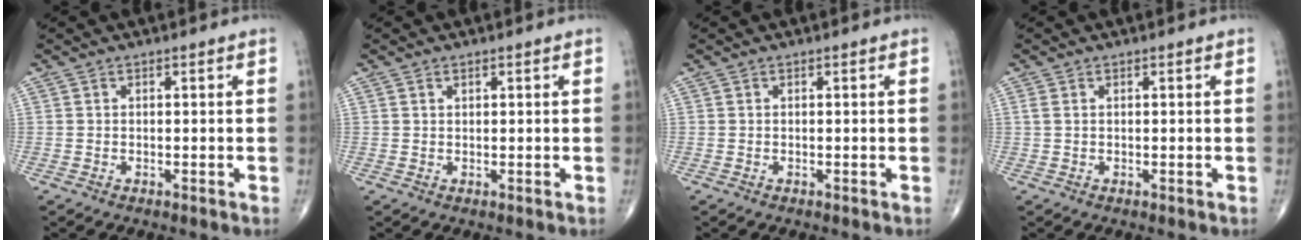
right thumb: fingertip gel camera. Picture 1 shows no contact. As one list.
[{"total": 0.7, "force": [0.5, 0.4, 0.4], "torque": [-0.003, -0.003, 0.007]}, {"total": 0.0}, {"total": 0.9, "force": [0.3, 0.4, 0.7], "torque": [-0.023, 0.005, 0.009]}]